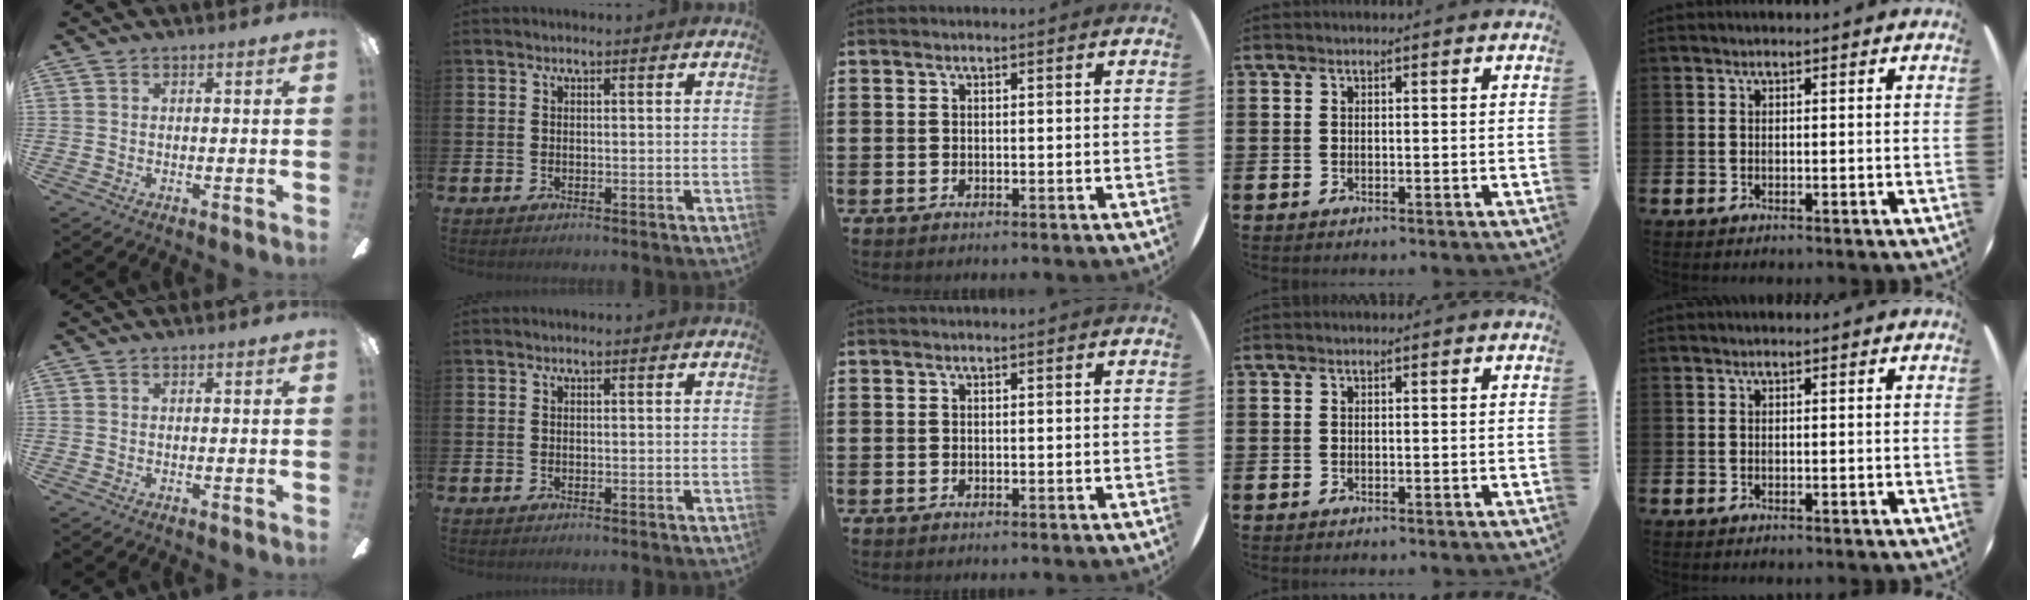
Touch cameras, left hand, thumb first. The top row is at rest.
{}